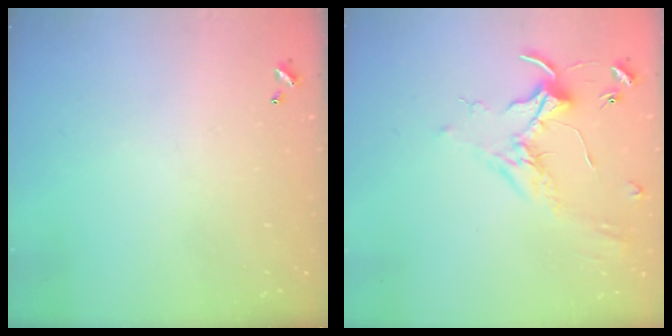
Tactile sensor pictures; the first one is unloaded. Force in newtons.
{"total": 1.7, "press": 1.6, "slide": 0.4}